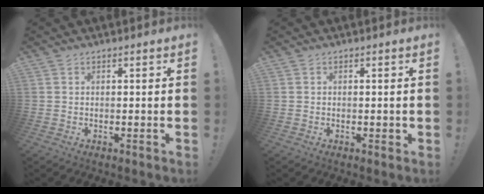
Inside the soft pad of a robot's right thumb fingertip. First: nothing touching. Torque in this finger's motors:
{"motor_torque": [0.06, 0.19, 0.11, -0.07, -0.01]}